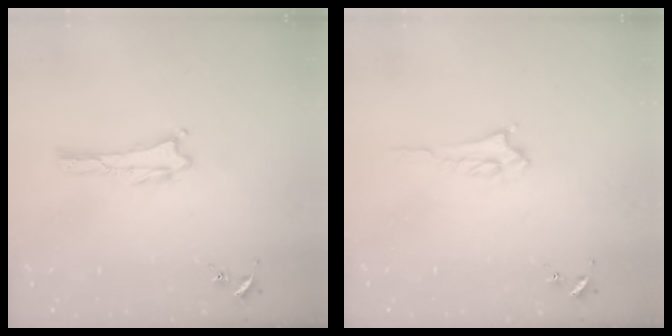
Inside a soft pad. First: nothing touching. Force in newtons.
{"total": 2.2, "press": 2.2, "slide": 0.3}